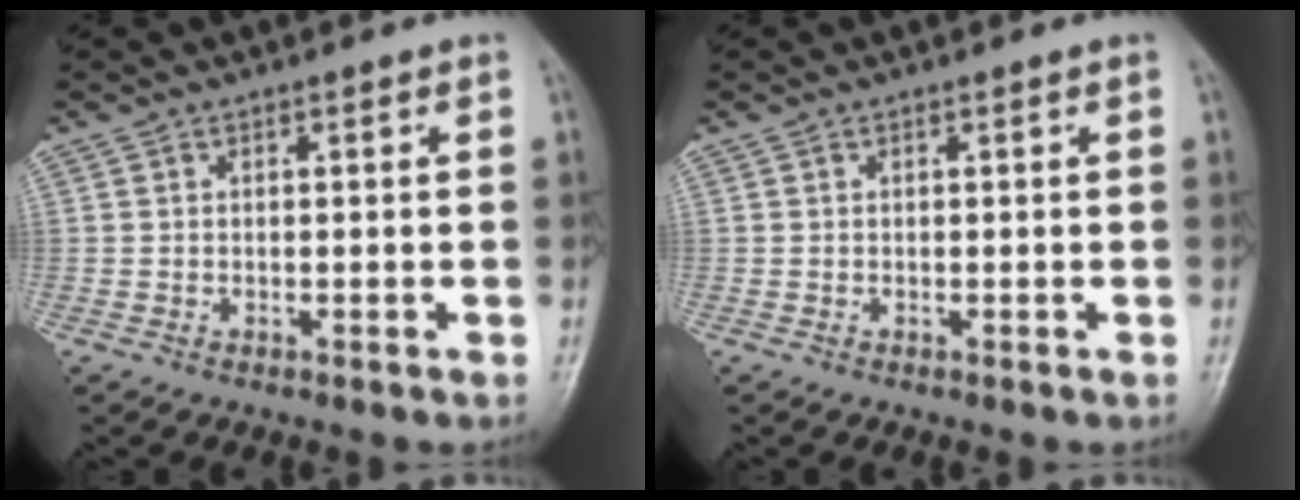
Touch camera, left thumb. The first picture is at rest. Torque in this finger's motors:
{"motor_torque": [-0.05, 0.07, -0.02, -0.11, 0.00]}